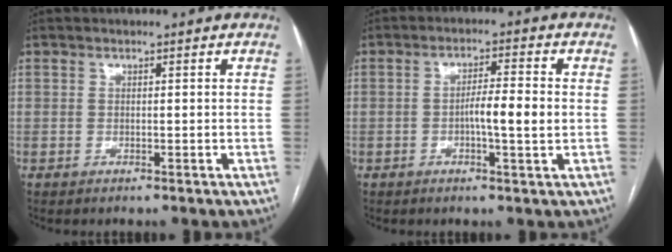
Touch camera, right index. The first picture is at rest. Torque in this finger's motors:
{"motor_torque": [0.58, 0.20, 0.18, 0.11]}